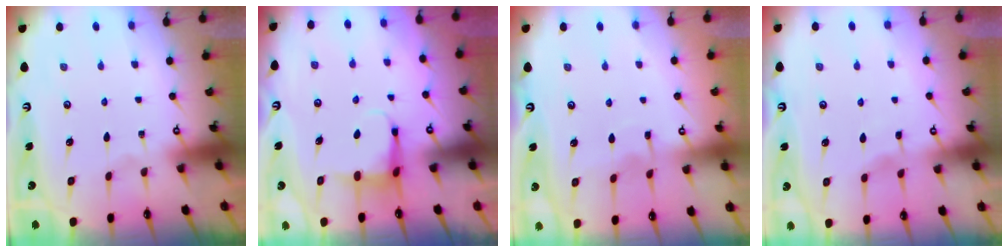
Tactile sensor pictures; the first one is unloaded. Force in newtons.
{"total": 4.8, "press": 4.7, "slide": 0.4}
{"total": 4.6, "press": 4.6, "slide": 0.4}
{"total": 2.6, "press": 2.6, "slide": 0.3}